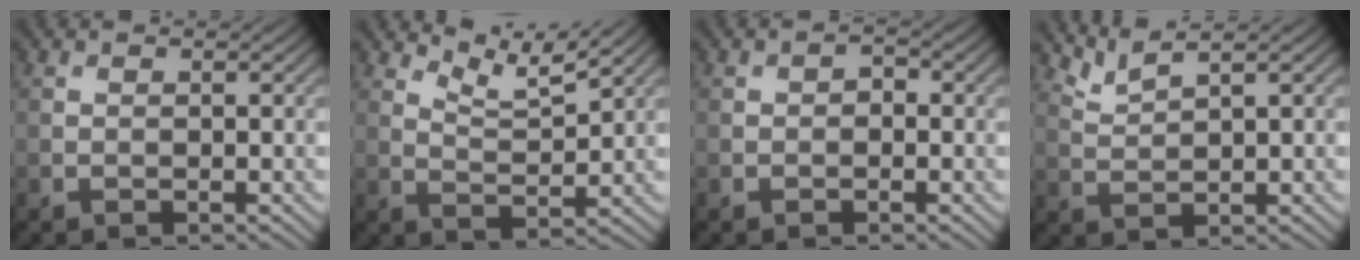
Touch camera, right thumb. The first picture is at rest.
{"total": 4.9, "force": [4.2, 0.8, 2.5], "torque": [-0.061, -0.003, 0.082]}
{"total": 1.2, "force": [-0.2, 0.9, 0.7], "torque": [-0.011, 0.000, -0.009]}
{"total": 2.8, "force": [2.4, 0.3, 1.5], "torque": [-0.037, 0.002, 0.061]}